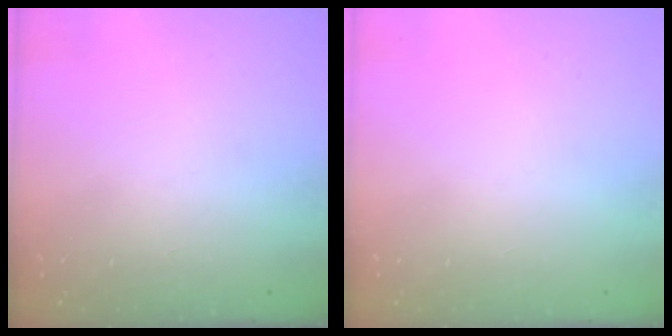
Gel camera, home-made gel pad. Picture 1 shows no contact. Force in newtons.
{"total": 0.0}